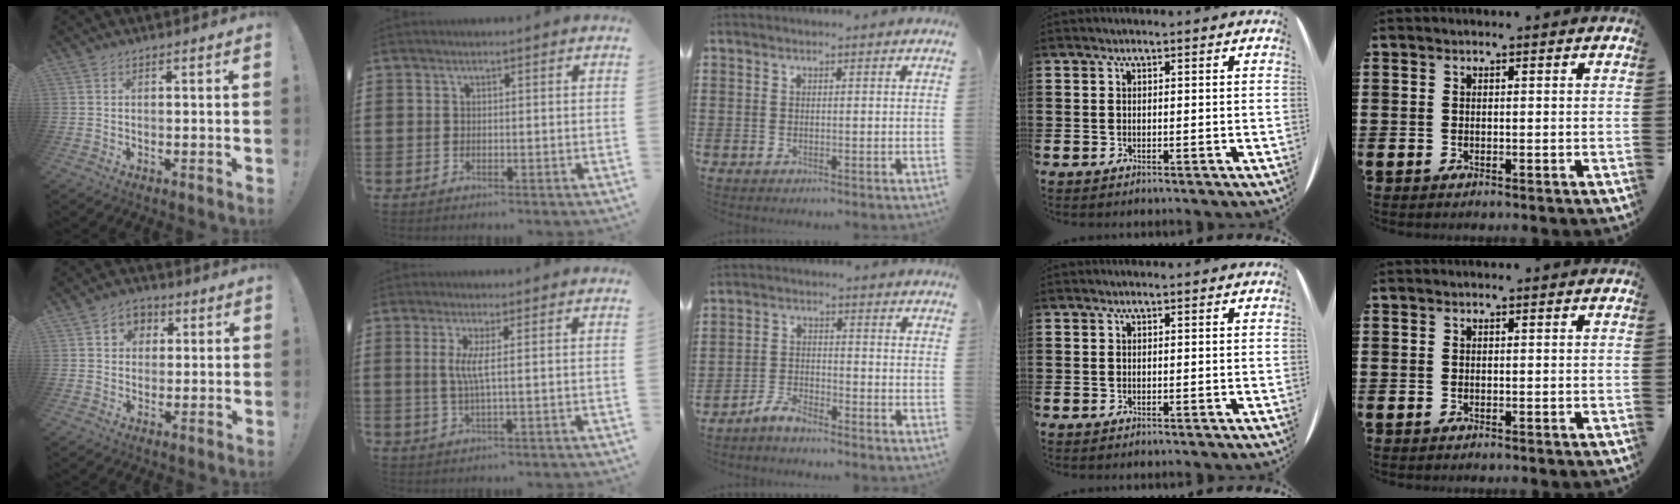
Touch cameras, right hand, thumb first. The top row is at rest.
{"thumb": {"total": 5.7, "force": [1.3, 5.1, 1.9], "torque": [-0.018, -0.003, 0.023]}, "index": {"total": 3.8, "force": [0.4, -0.2, 3.8], "torque": [-0.082, -0.010, 0.003]}, "middle": {"total": 3.7, "force": [-3.5, 0.6, 0.8], "torque": [-0.025, 0.005, -0.072]}}